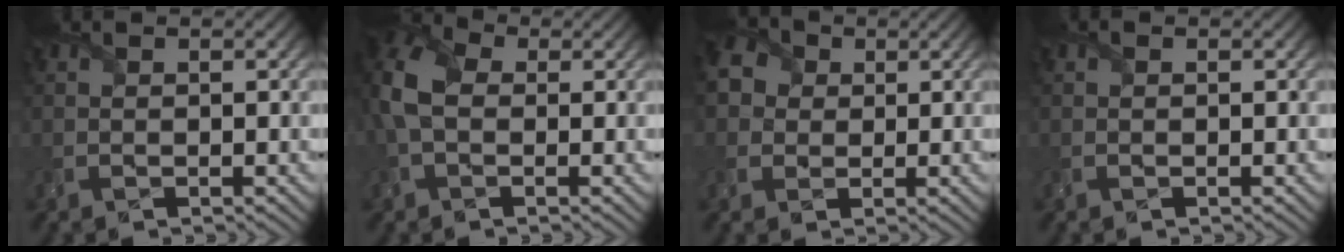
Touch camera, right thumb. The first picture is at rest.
{"total": 7.6, "force": [0.2, 5.3, 5.5], "torque": [-0.153, 0.007, -0.005]}
{"total": 4.7, "force": [0.9, 4.2, 1.9], "torque": [-0.049, 0.010, 0.005]}
{"total": 0.0}